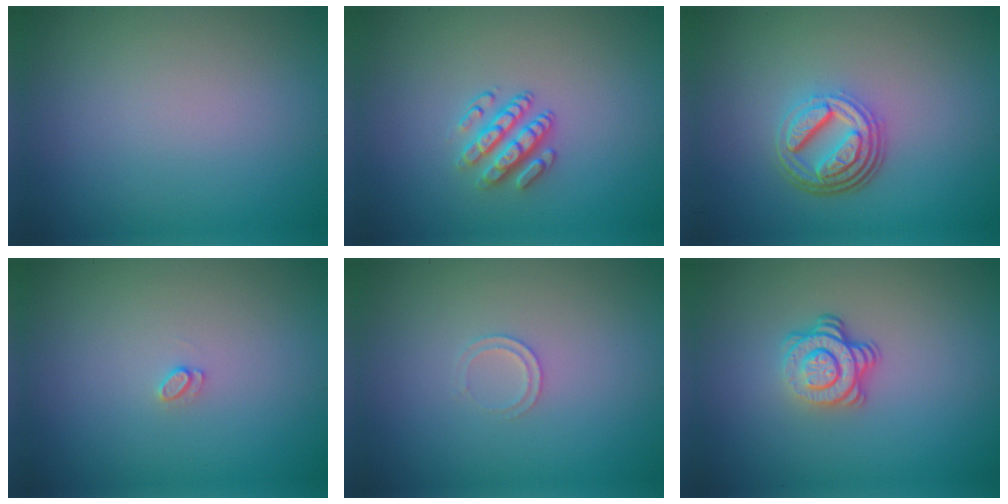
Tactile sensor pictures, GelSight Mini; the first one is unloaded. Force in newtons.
{"total": 2.9, "press": 2.5, "slide": 1.4}
{"total": 4.9, "press": 3.5, "slide": 3.4}
{"total": 0.7, "press": 0.7, "slide": 0.1}
{"total": 0.9, "press": 0.9, "slide": 0.1}
{"total": 3.7, "press": 2.6, "slide": 2.7}